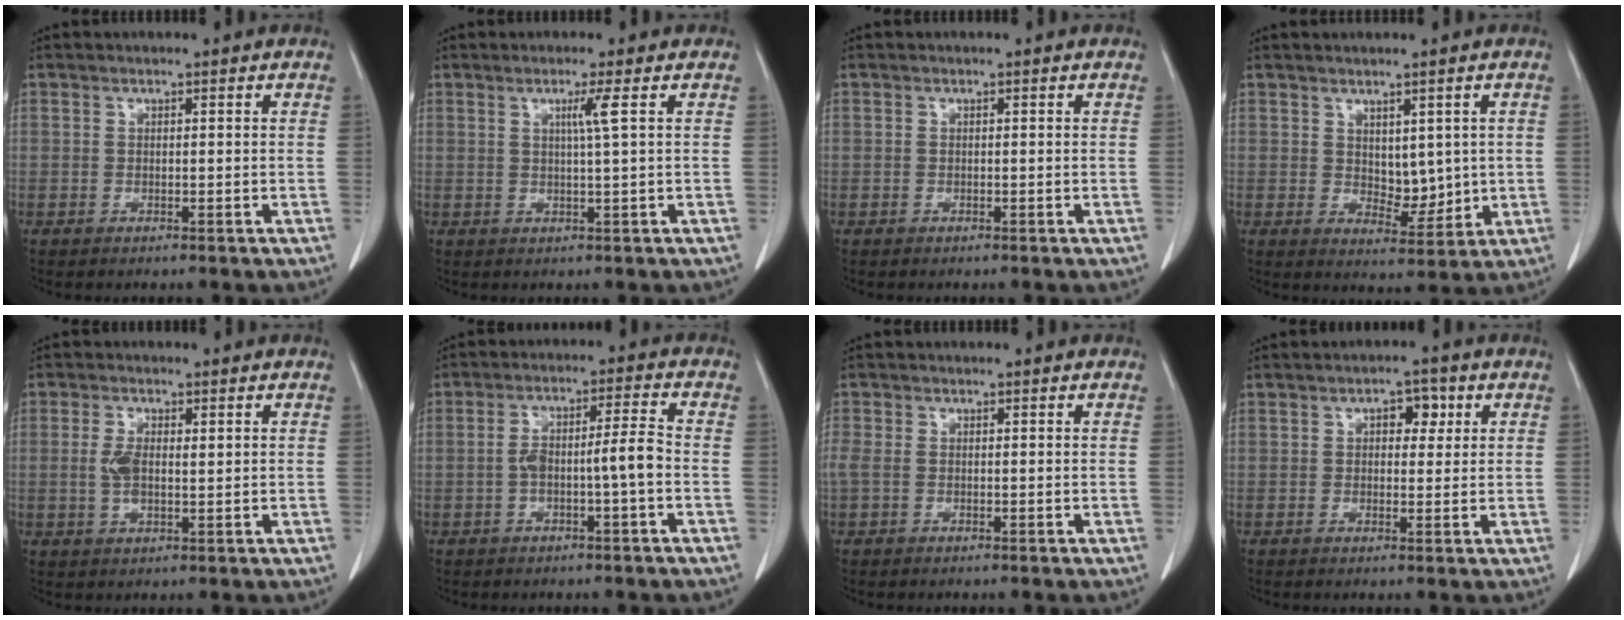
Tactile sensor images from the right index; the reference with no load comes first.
{"total": 2.5, "force": [0.8, -0.9, 2.2], "torque": [-0.042, -0.005, 0.016]}
{"total": 0.0}
{"total": 4.9, "force": [0.9, 2.9, 3.8], "torque": [-0.051, -0.005, 0.030]}
{"total": 3.9, "force": [0.6, 1.6, 3.5], "torque": [-0.077, 0.005, 0.017]}
{"total": 5.9, "force": [-1.4, 0.3, 5.7], "torque": [-0.108, 0.024, -0.018]}
{"total": 2.2, "force": [-0.3, 1.5, 1.6], "torque": [-0.058, 0.011, 0.000]}
{"total": 3.4, "force": [1.2, 2.0, 2.5], "torque": [-0.030, 0.011, 0.015]}